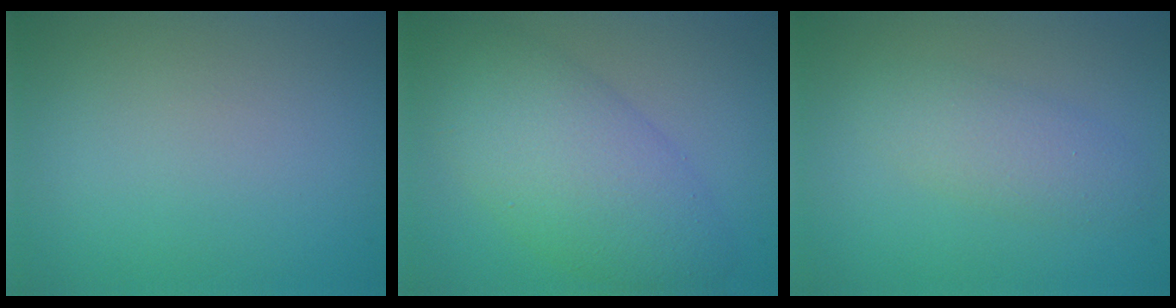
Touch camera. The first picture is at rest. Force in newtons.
{"total": 7.2, "press": 7.2, "slide": 0.1}
{"total": 2.6, "press": 2.6, "slide": 0.0}